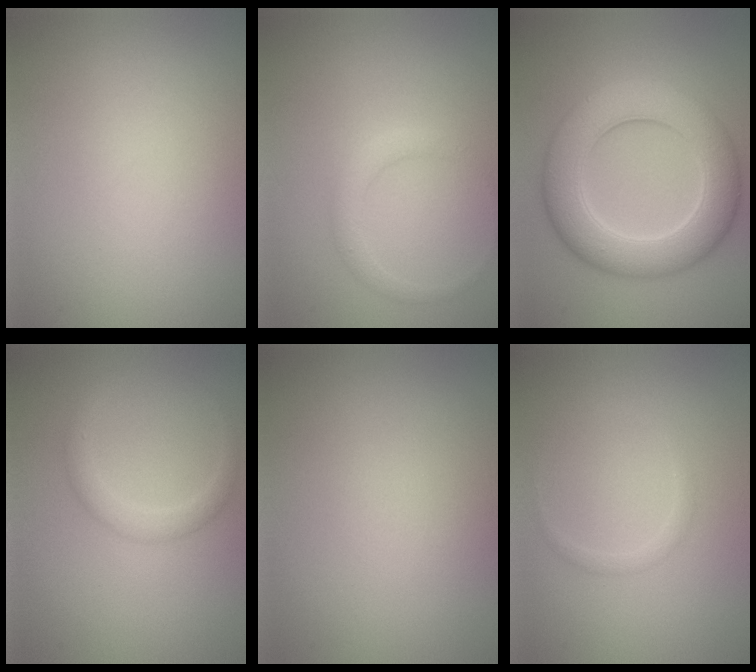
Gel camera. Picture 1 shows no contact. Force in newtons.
{"total": 1.5, "press": 1.5, "slide": 0.0}
{"total": 8.0, "press": 8.0, "slide": 0.3}
{"total": 1.9, "press": 1.9, "slide": 0.2}
{"total": 0.0}
{"total": 1.0, "press": 1.0, "slide": 0.1}